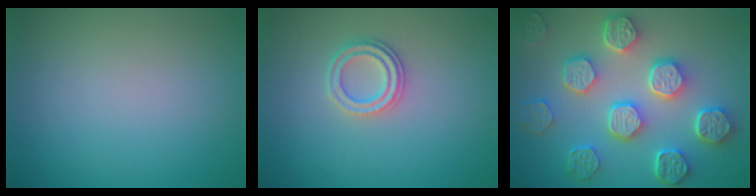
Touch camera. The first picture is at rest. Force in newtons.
{"total": 2.3, "press": 2.1, "slide": 1.0}
{"total": 8.2, "press": 6.4, "slide": 5.1}